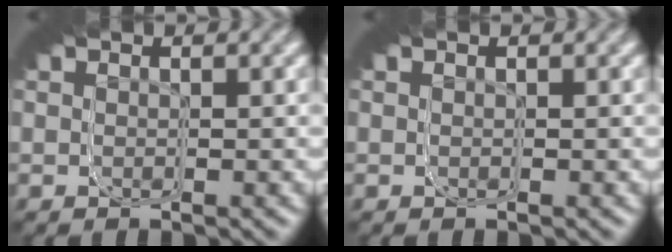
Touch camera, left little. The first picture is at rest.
{"total": 0.0}